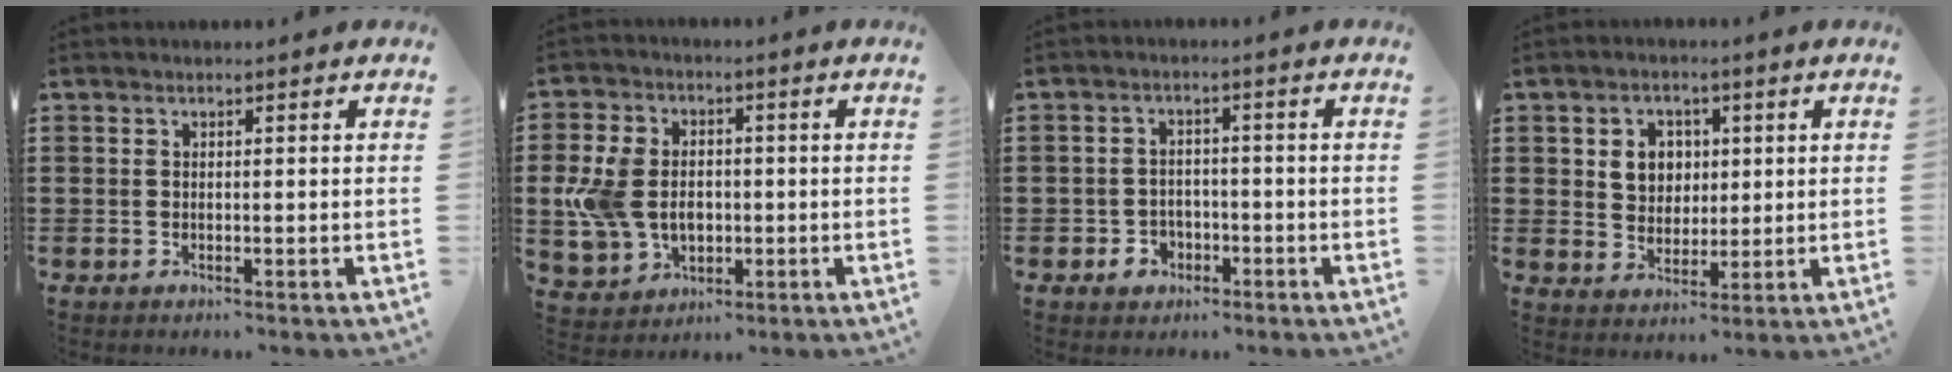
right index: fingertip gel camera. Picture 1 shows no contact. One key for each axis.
{"total": 8.8, "fx": -0.5, "fy": 6.7, "fz": 5.7, "tx": -0.154, "ty": 0.009, "tz": -0.012}
{"total": 2.9, "fx": -1.7, "fy": 2.2, "fz": 0.7, "tx": -0.020, "ty": 0.006, "tz": -0.037}
{"total": 4.9, "fx": 1.1, "fy": 4.4, "fz": 2.0, "tx": -0.050, "ty": 0.011, "tz": 0.015}